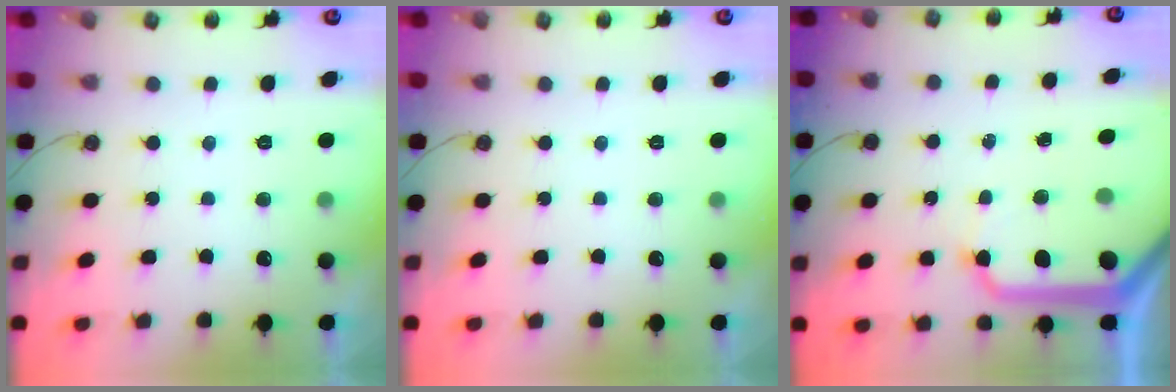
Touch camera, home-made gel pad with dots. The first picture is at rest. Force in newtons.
{"total": 0.0}
{"total": 15.6, "press": 15.4, "slide": 2.2}